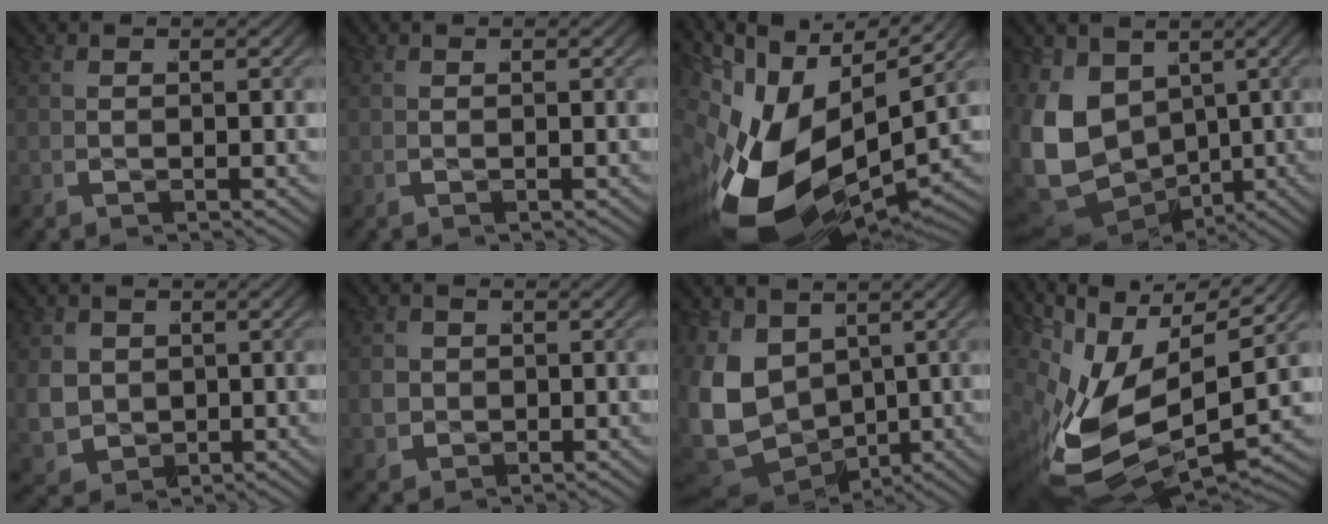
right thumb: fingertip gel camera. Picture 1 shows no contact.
{"total": 0.0}
{"total": 19.9, "force": [-4.3, 12.7, 14.7], "torque": [-0.282, -0.082, -0.042]}
{"total": 11.9, "force": [-2.1, 9.3, 7.1], "torque": [-0.196, -0.069, -0.004]}
{"total": 5.1, "force": [-0.4, 4.5, 2.4], "torque": [-0.078, -0.042, 0.013]}
{"total": 3.2, "force": [-0.3, 3.0, 1.1], "torque": [-0.035, -0.019, 0.001]}
{"total": 10.8, "force": [-1.7, 8.5, 6.4], "torque": [-0.186, -0.062, -0.003]}
{"total": 13.9, "force": [-1.8, 8.5, 10.9], "torque": [-0.224, -0.050, -0.014]}